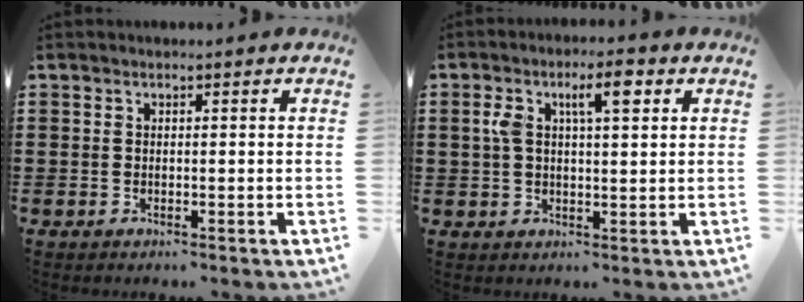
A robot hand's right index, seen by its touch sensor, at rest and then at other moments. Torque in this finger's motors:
{"motor_torque": [0.54, 0.24, 0.40, 0.13]}